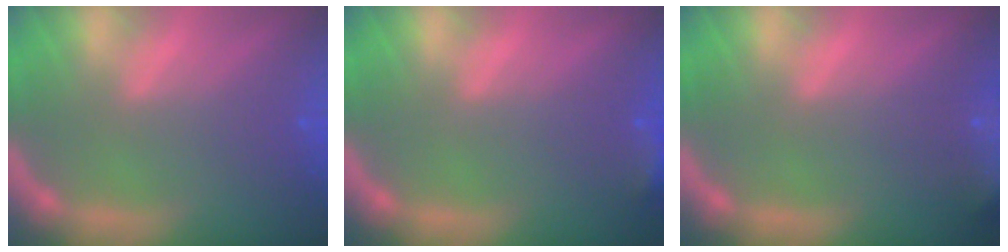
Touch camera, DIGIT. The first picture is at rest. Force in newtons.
{"total": 2.4}
{"total": 9.9}